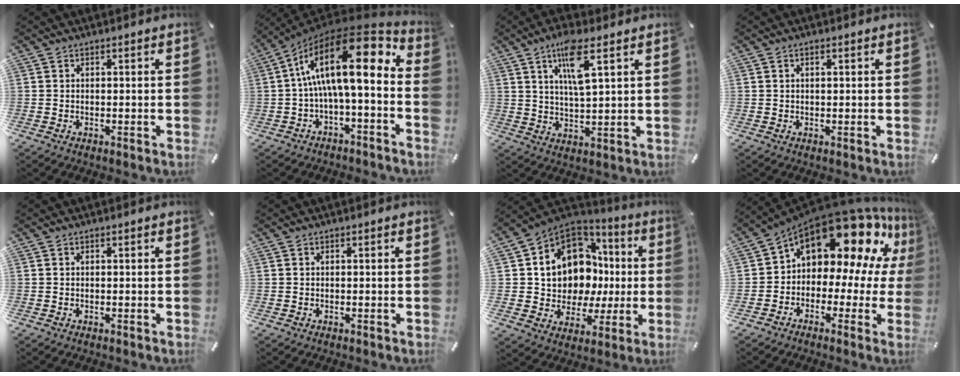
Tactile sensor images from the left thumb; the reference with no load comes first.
{"total": 19.8, "force": [2.9, 6.8, 18.4], "torque": [-0.323, -0.027, 0.039]}
{"total": 9.7, "force": [4.9, 2.4, 8.0], "torque": [-0.150, -0.004, 0.083]}
{"total": 1.0, "force": [0.3, 0.4, 0.8], "torque": [-0.017, 0.003, 0.005]}
{"total": 0.0}
{"total": 0.0}
{"total": 12.7, "force": [3.9, 10.9, 5.3], "torque": [-0.100, -0.045, 0.090]}
{"total": 18.3, "force": [11.1, 9.8, 10.8], "torque": [-0.179, -0.088, 0.185]}